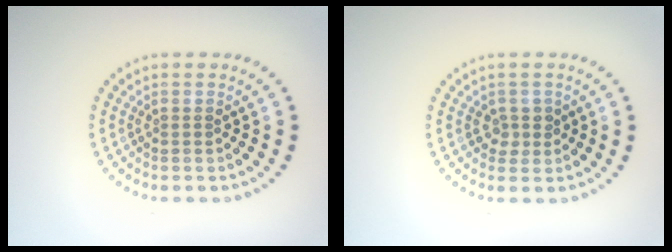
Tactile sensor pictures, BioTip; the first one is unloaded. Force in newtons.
{"total": 1.4, "press": 1.3, "slide": 0.7}